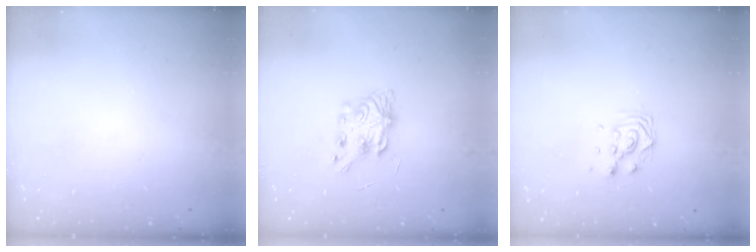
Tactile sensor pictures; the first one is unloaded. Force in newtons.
{"total": 7.8, "press": 7.8, "slide": 0.1}
{"total": 6.6, "press": 6.6, "slide": 0.4}